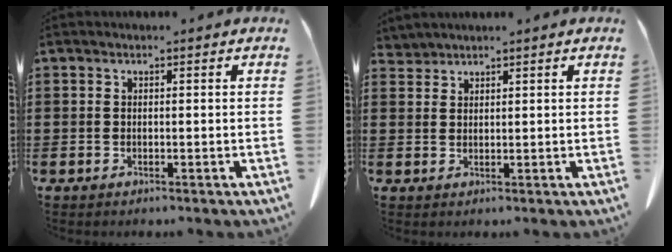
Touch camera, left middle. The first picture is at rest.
{"total": 1.5, "force": [1.5, 0.1, 0.0], "torque": [-0.005, -0.001, 0.031]}